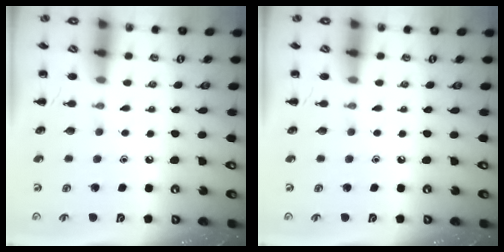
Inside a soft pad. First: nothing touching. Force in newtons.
{"total": 0.0}